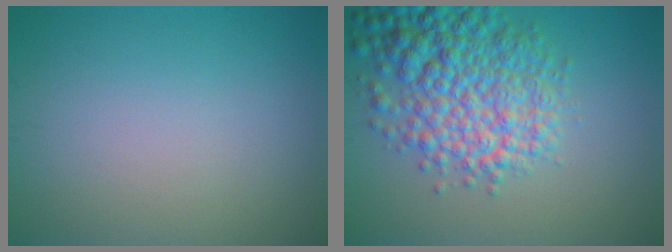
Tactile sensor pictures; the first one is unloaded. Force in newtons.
{"total": 8.1, "press": 8.1, "slide": 0.3}